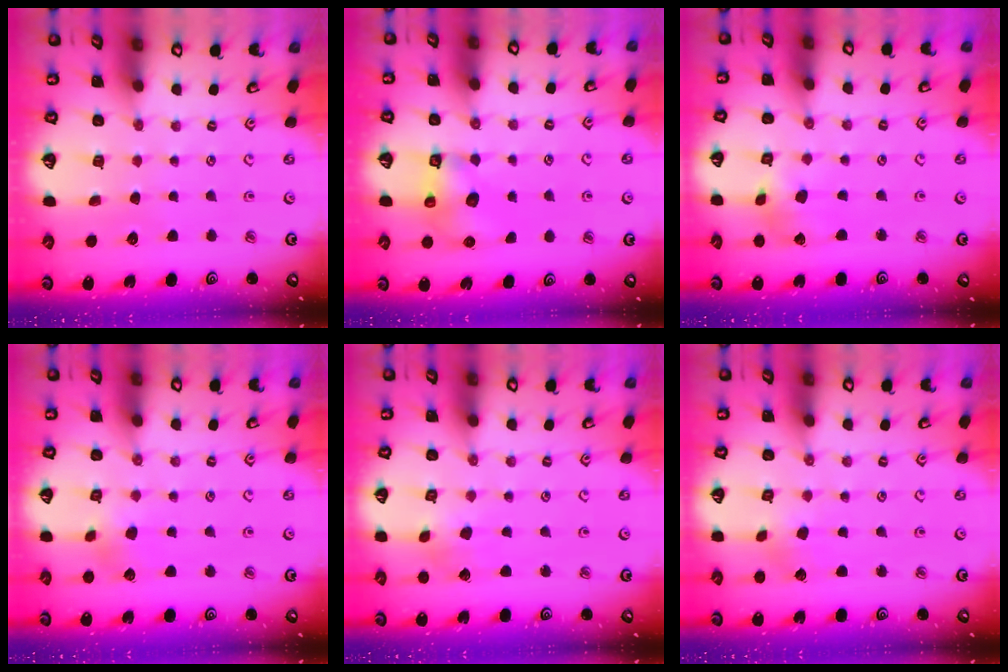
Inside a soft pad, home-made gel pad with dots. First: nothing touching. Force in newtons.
{"total": 6.3, "press": 6.3, "slide": 0.4}
{"total": 5.6, "press": 5.5, "slide": 0.7}
{"total": 4.6, "press": 4.6, "slide": 0.4}
{"total": 3.0, "press": 3.0, "slide": 0.4}
{"total": 2.5, "press": 2.4, "slide": 0.8}